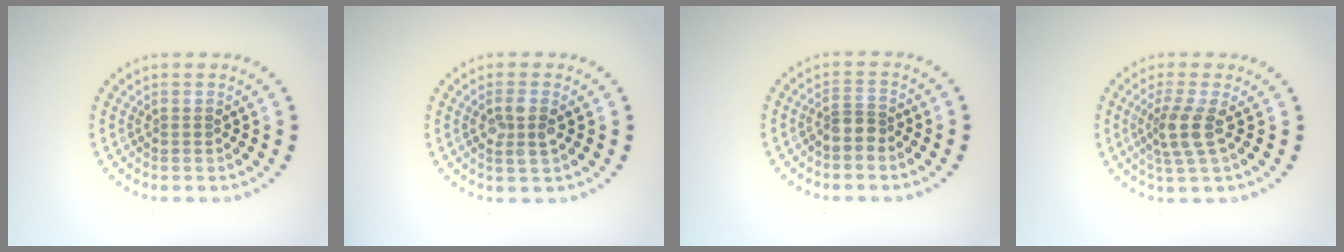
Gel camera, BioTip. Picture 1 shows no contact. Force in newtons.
{"total": 2.2, "press": 2.1, "slide": 0.7}
{"total": 1.9, "press": 1.5, "slide": 1.2}
{"total": 2.9, "press": 2.3, "slide": 1.8}